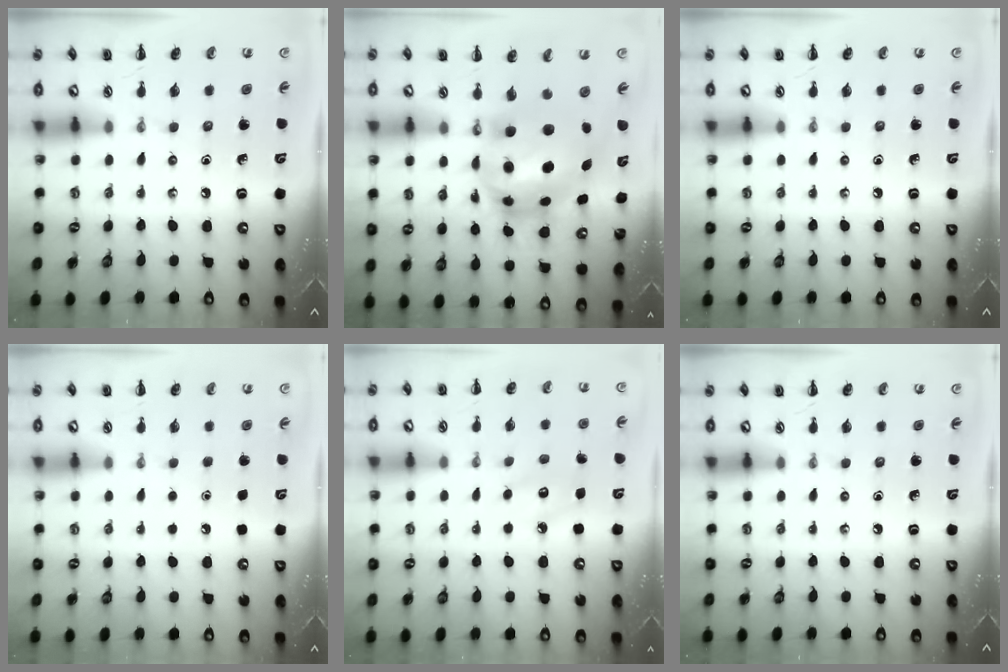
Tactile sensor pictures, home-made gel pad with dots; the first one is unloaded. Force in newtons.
{"total": 8.6, "press": 8.4, "slide": 2.1}
{"total": 0.0}
{"total": 1.7, "press": 1.7, "slide": 0.1}
{"total": 8.2, "press": 8.0, "slide": 1.9}
{"total": 0.0}